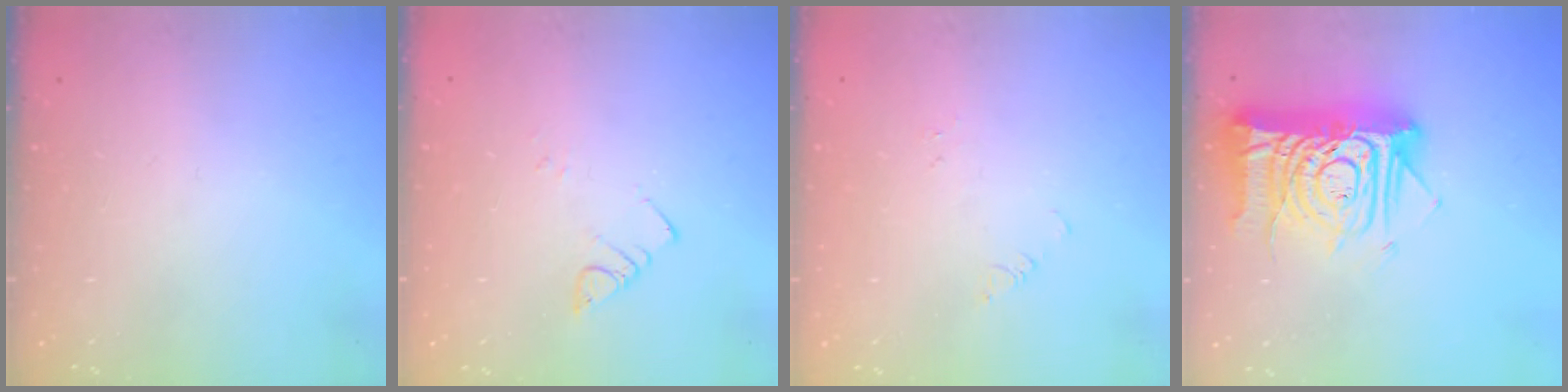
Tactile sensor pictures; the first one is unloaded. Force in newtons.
{"total": 2.2, "press": 2.2, "slide": 0.2}
{"total": 2.2, "press": 2.2, "slide": 0.2}
{"total": 17.4, "press": 17.3, "slide": 2.2}